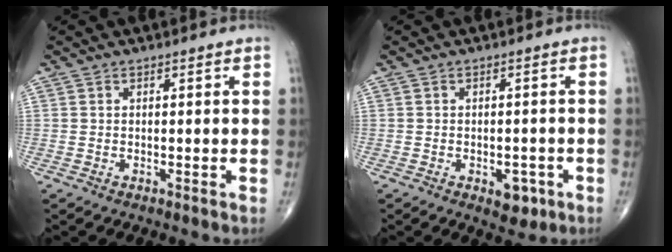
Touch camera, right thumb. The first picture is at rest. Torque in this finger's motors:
{"motor_torque": [2.42, 2.22, 0.03, -0.49, 0.03]}